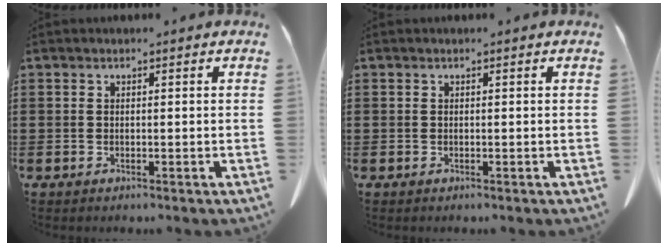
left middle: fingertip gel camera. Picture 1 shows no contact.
{"total": 0.0}